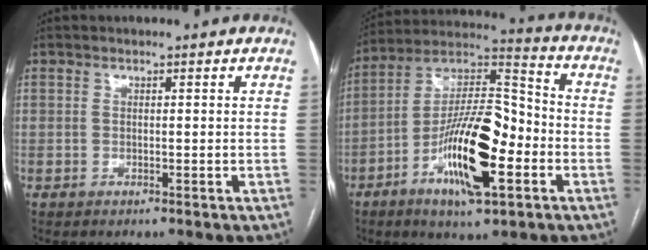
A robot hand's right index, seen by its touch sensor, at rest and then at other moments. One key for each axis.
{"total": 17.8, "fx": -6.2, "fy": 4.8, "fz": 16.0, "tx": -0.297, "ty": 0.006, "tz": -0.104}